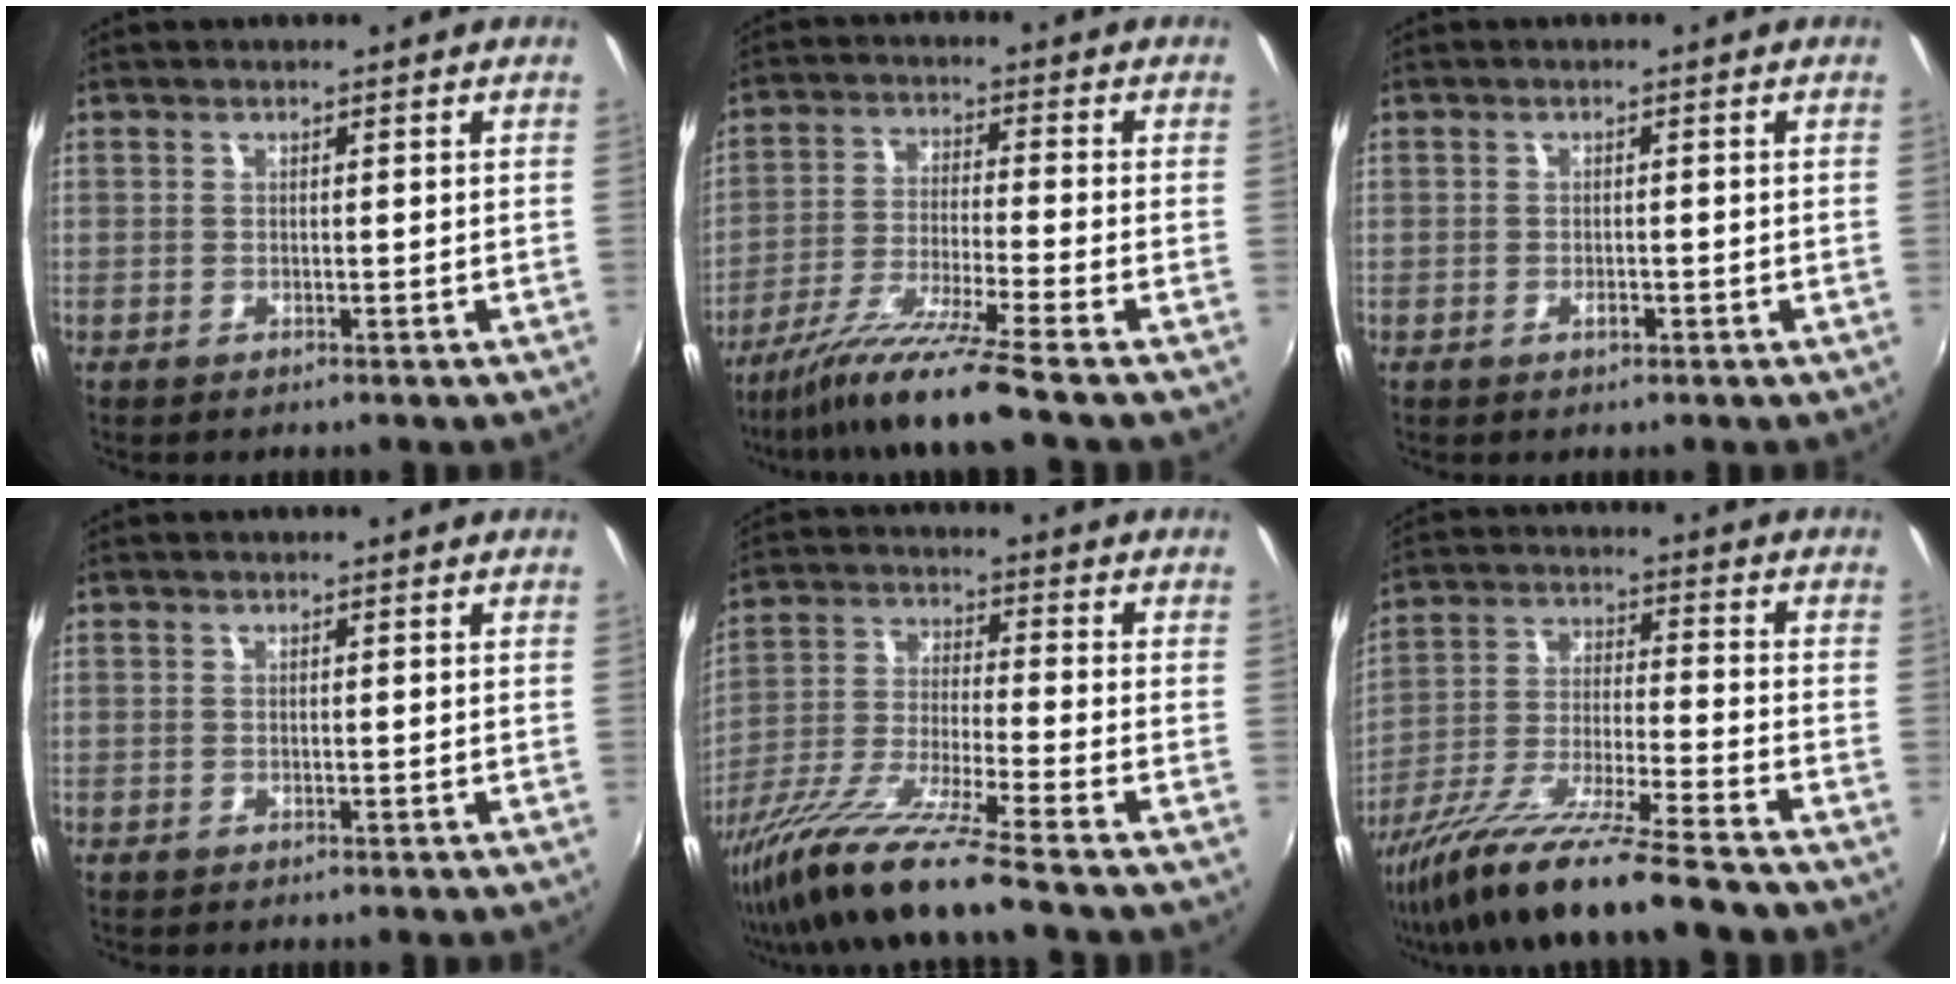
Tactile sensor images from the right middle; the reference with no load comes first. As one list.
[{"total": 11.5, "force": [-9.4, -2.1, 6.4], "torque": [-0.128, -0.020, -0.170]}, {"total": 1.2, "force": [-0.6, 0.6, 0.8], "torque": [-0.014, 0.000, -0.011]}, {"total": 0.0}, {"total": 14.4, "force": [-11.3, -1.1, 8.9], "torque": [-0.180, -0.031, -0.212]}, {"total": 16.8, "force": [-13.7, -0.2, 9.7], "torque": [-0.190, -0.035, -0.245]}]